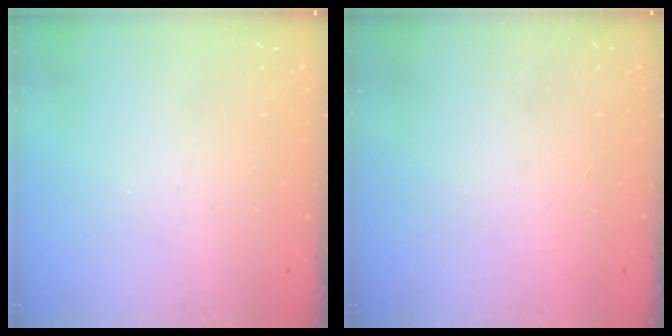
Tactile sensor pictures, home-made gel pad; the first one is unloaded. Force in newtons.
{"total": 1.7, "press": 1.7, "slide": 0.1}